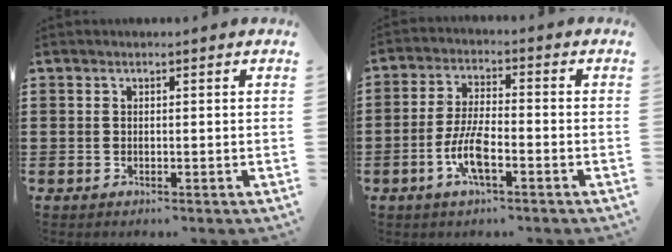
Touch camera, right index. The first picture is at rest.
{"total": 6.6, "force": [-2.7, 2.0, 5.7], "torque": [-0.134, -0.009, -0.057]}